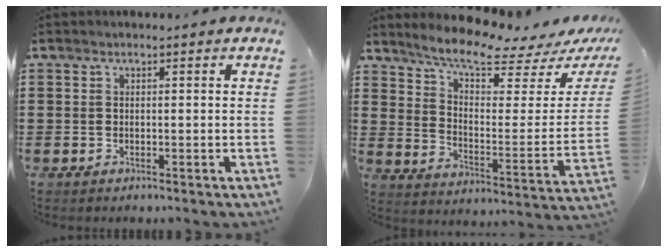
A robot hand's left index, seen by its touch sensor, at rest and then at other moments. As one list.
[{"total": 8.7, "force": [7.5, 1.3, 4.2], "torque": [-0.099, -0.051, 0.131]}]